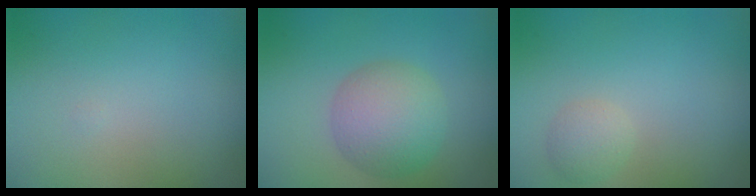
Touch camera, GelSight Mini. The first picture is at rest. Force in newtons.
{"total": 5.0, "press": 5.0, "slide": 0.3}
{"total": 1.3, "press": 1.3, "slide": 0.1}